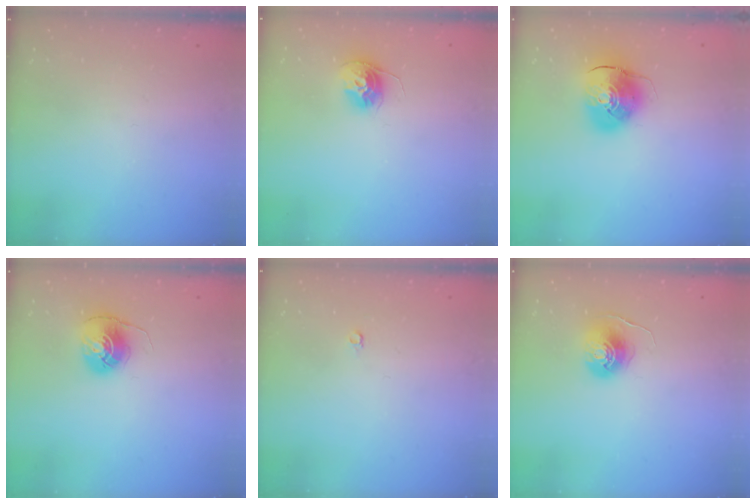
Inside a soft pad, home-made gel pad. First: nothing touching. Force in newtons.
{"total": 11.4, "press": 11.4, "slide": 1.0}
{"total": 10.4, "press": 10.2, "slide": 1.7}
{"total": 6.8, "press": 6.8, "slide": 0.3}
{"total": 3.2, "press": 3.2, "slide": 0.2}
{"total": 7.7, "press": 7.7, "slide": 0.4}